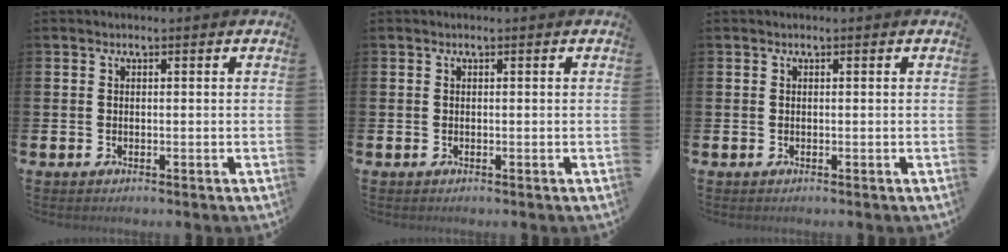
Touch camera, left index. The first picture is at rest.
{"total": 0.0}
{"total": 0.0}